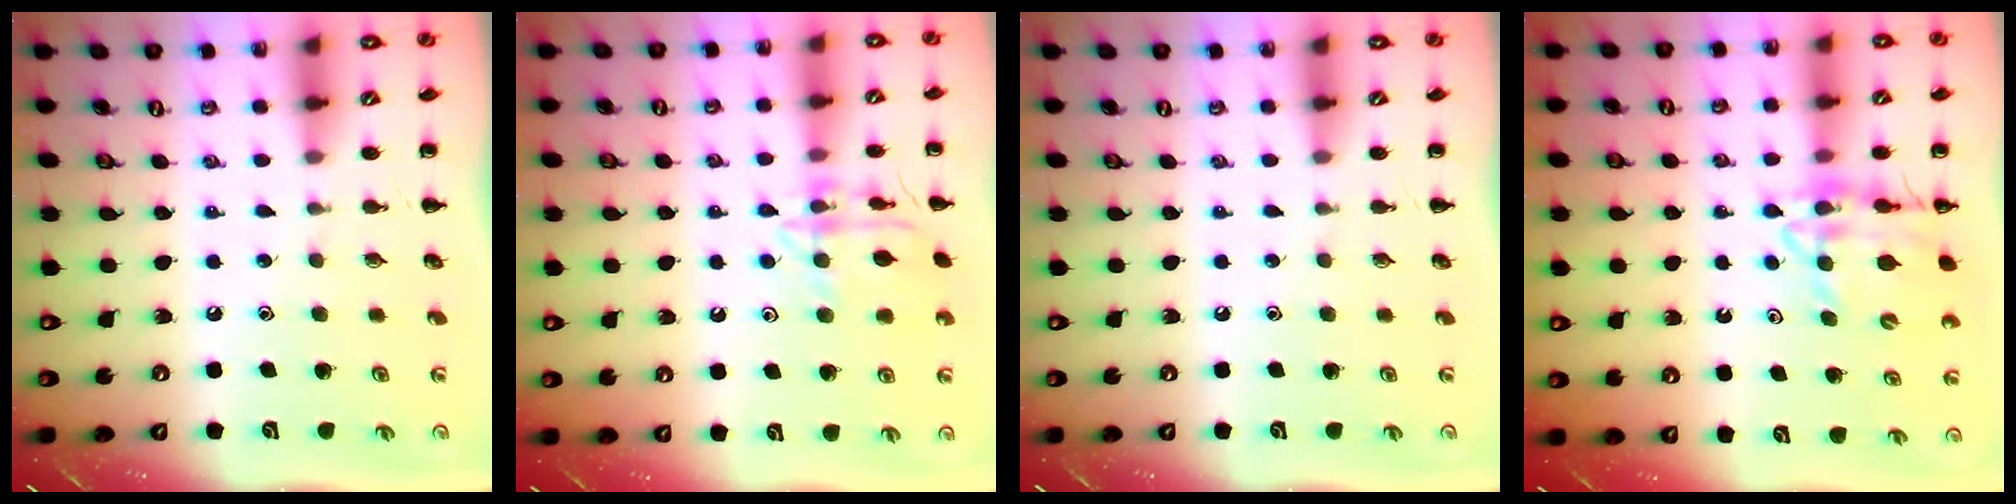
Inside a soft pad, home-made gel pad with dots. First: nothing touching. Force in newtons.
{"total": 13.7, "press": 13.7, "slide": 0.4}
{"total": 0.0}
{"total": 12.8, "press": 12.3, "slide": 3.2}